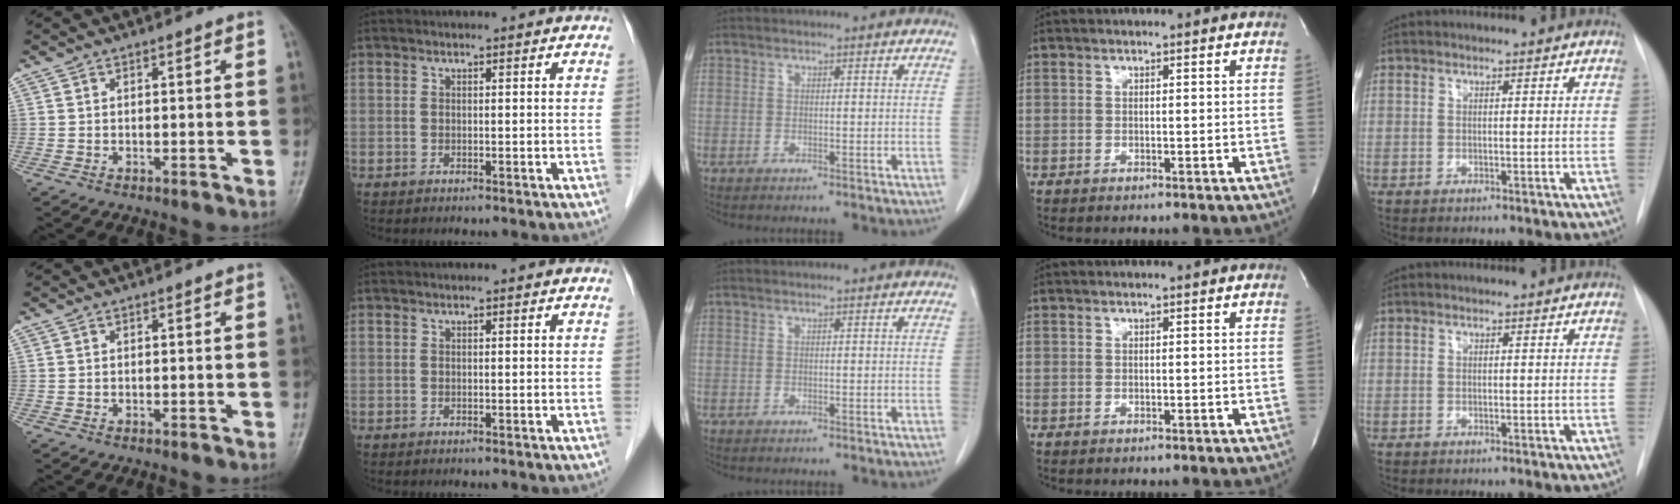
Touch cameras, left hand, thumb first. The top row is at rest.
{}